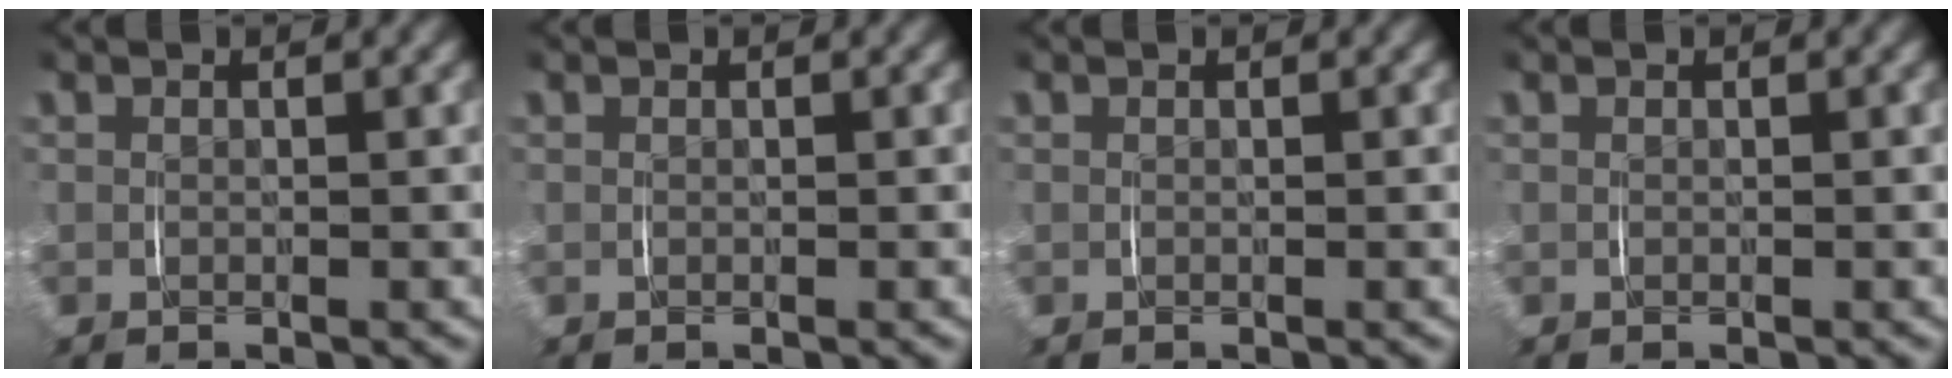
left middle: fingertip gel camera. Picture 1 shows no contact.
{"total": 0.0}
{"total": 0.0}
{"total": 0.0}